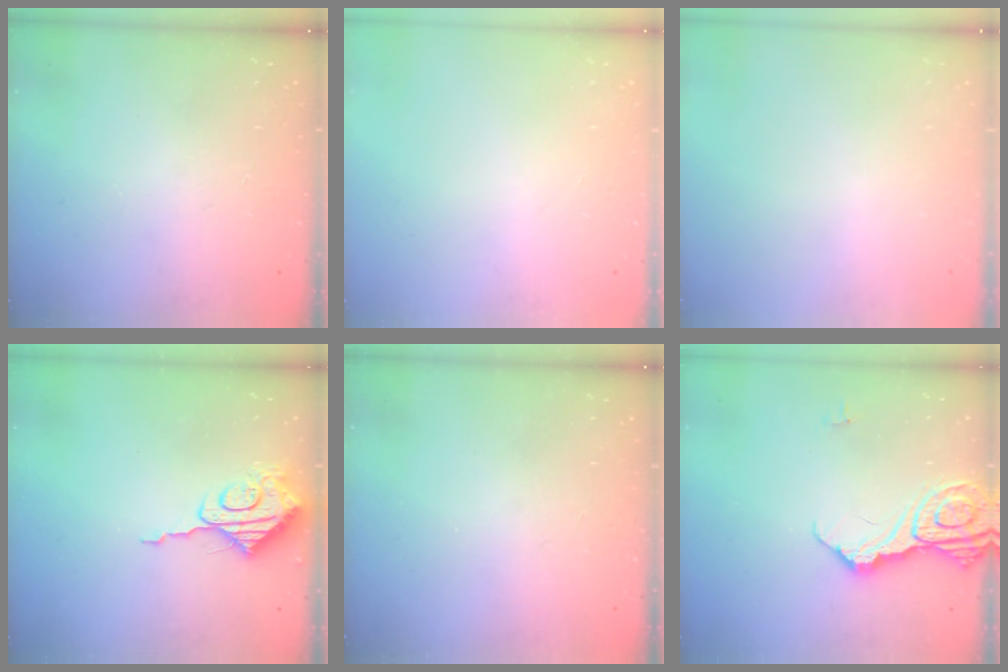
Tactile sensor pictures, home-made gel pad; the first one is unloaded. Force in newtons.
{"total": 0.0}
{"total": 0.0}
{"total": 9.7, "press": 9.6, "slide": 0.8}
{"total": 0.0}
{"total": 14.6, "press": 14.5, "slide": 1.6}